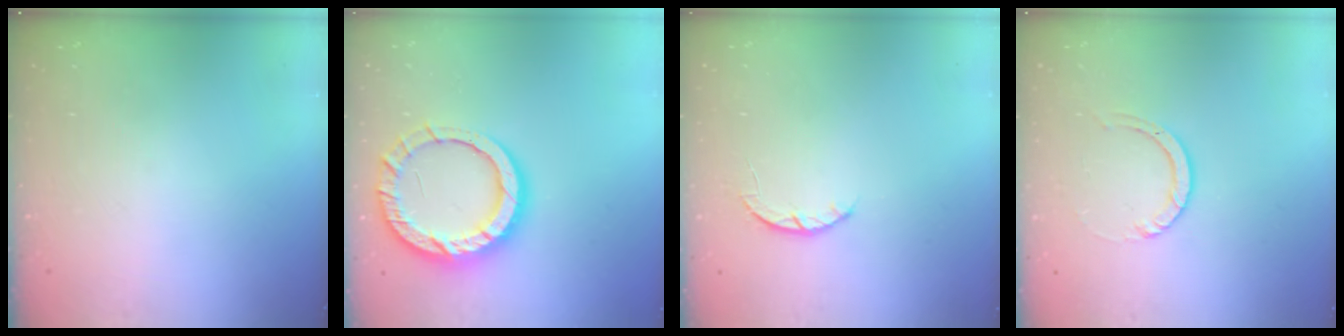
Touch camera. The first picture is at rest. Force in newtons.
{"total": 15.0, "press": 14.9, "slide": 1.3}
{"total": 2.6, "press": 2.5, "slide": 0.4}
{"total": 3.0, "press": 3.0, "slide": 0.3}